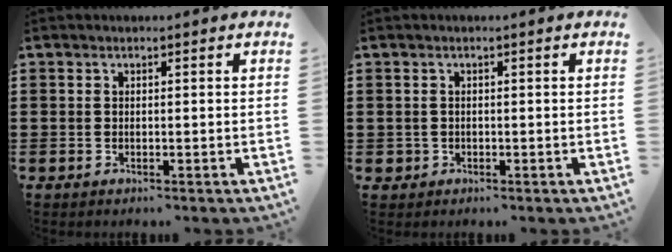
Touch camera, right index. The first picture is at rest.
{"total": 0.8, "force": [-0.2, 0.8, 0.1], "torque": [-0.005, 0.004, -0.005]}